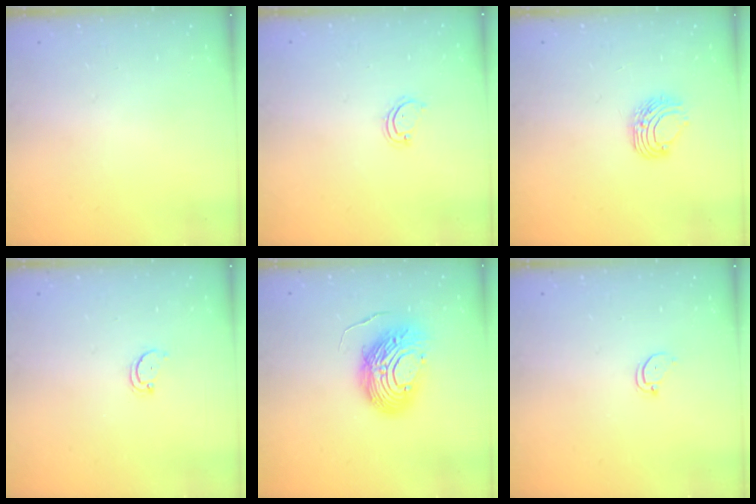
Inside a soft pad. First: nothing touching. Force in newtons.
{"total": 2.8, "press": 2.8, "slide": 0.3}
{"total": 7.5, "press": 7.5, "slide": 0.7}
{"total": 2.5, "press": 2.4, "slide": 0.5}
{"total": 13.3, "press": 13.2, "slide": 1.2}
{"total": 2.4, "press": 2.4, "slide": 0.2}